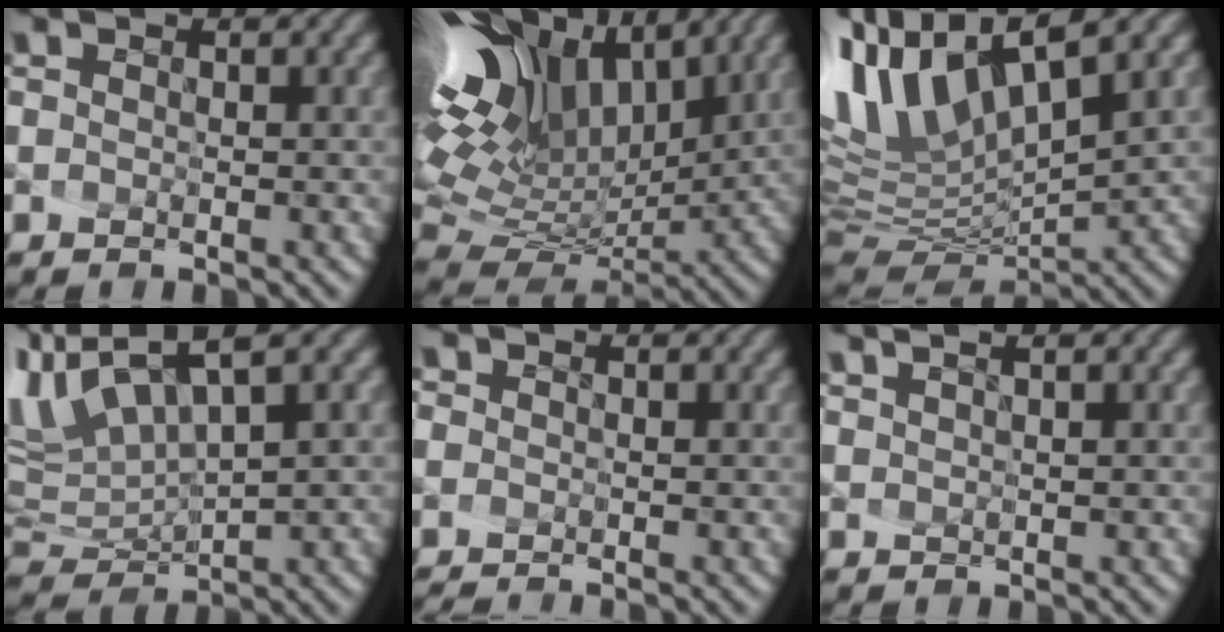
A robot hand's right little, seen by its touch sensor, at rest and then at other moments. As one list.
[{"total": 12.9, "force": [5.6, 6.8, 9.3], "torque": [-0.228, 0.013, 0.130]}, {"total": 10.8, "force": [5.2, 2.7, 9.0], "torque": [-0.215, 0.006, 0.117]}, {"total": 6.7, "force": [4.2, 1.5, 5.1], "torque": [-0.135, 0.001, 0.104]}, {"total": 1.3, "force": [-0.9, 0.8, 0.5], "torque": [-0.030, 0.000, -0.005]}, {"total": 1.0, "force": [0.6, -0.7, -0.4], "torque": [-0.006, -0.013, 0.034]}]